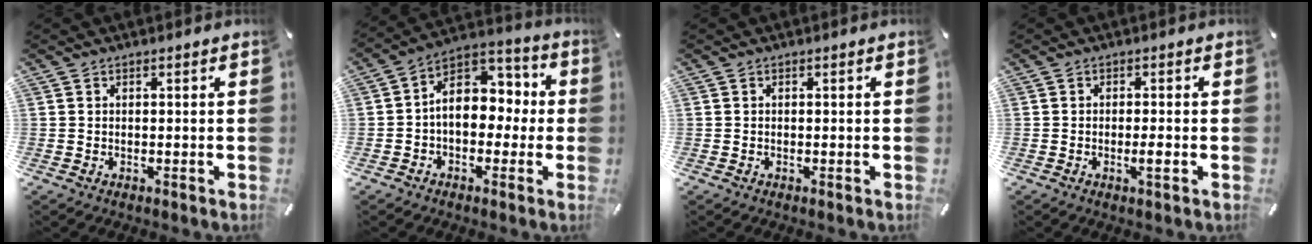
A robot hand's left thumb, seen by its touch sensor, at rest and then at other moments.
{"total": 10.4, "force": [-0.3, 8.3, 6.3], "torque": [-0.099, -0.003, -0.007]}
{"total": 0.0}
{"total": 2.4, "force": [-0.7, 0.5, 2.3], "torque": [-0.037, -0.001, -0.011]}